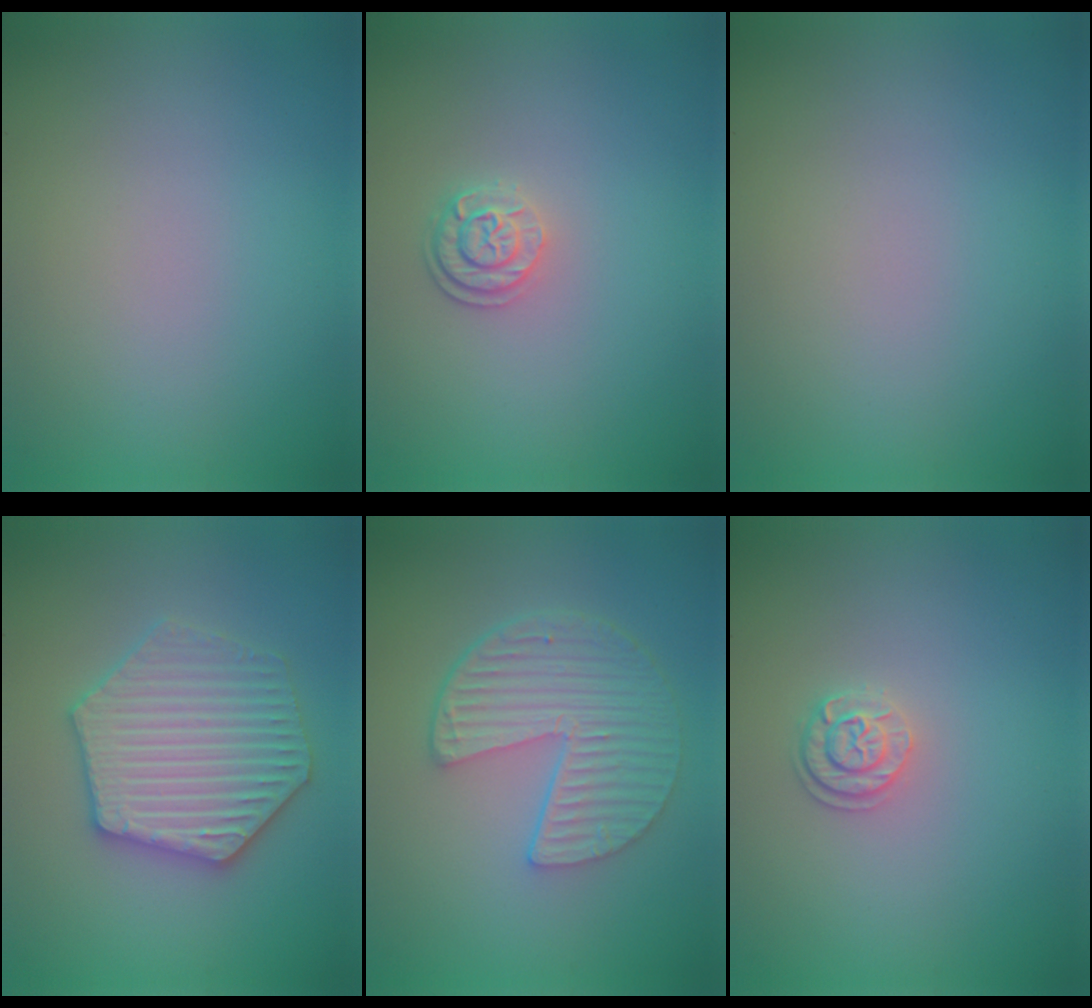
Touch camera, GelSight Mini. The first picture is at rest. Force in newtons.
{"total": 2.1, "press": 1.8, "slide": 1.2}
{"total": 0.0}
{"total": 6.3, "press": 6.2, "slide": 1.0}
{"total": 5.9, "press": 4.3, "slide": 4.0}
{"total": 1.9, "press": 1.7, "slide": 0.9}